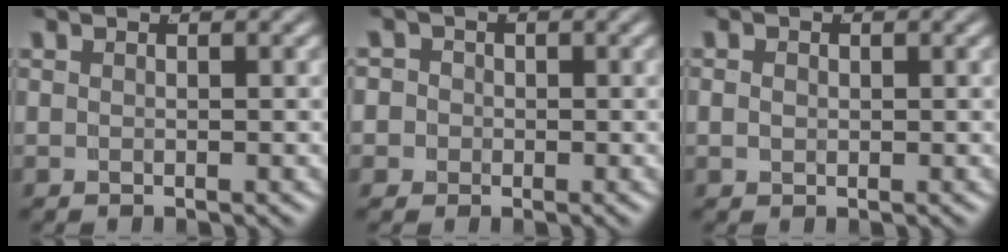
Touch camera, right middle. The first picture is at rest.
{"total": 4.5, "force": [-0.6, 4.4, 1.0], "torque": [-0.032, -0.010, -0.019]}
{"total": 0.8, "force": [0.0, 0.7, 0.5], "torque": [-0.014, -0.009, 0.007]}